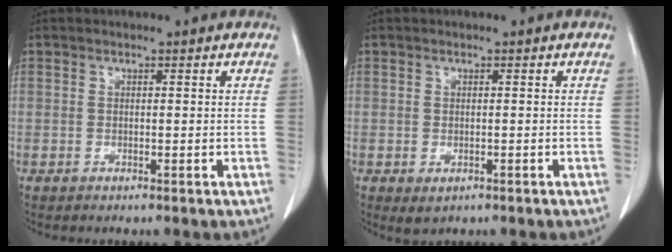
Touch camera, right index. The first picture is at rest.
{"total": 1.6, "force": [-0.7, 0.9, 1.1], "torque": [-0.015, -0.003, -0.001]}